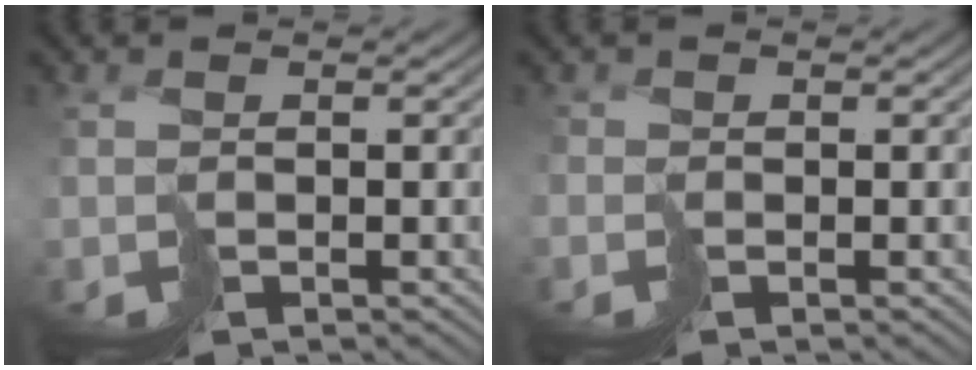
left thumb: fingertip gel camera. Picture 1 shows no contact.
{"total": 1.0, "force": [-0.2, -0.3, -1.0], "torque": [0.030, 0.003, -0.007]}